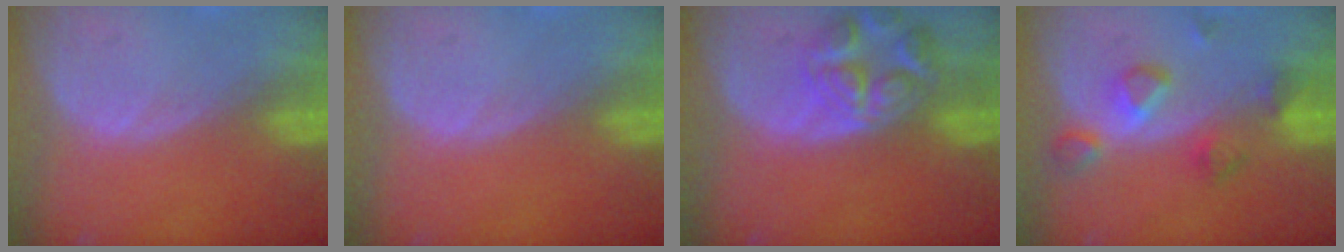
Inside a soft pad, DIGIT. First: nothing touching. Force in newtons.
{"total": 0.0}
{"total": 7.8, "press": 7.0, "slide": 3.5}
{"total": 5.5, "press": 5.5, "slide": 0.7}